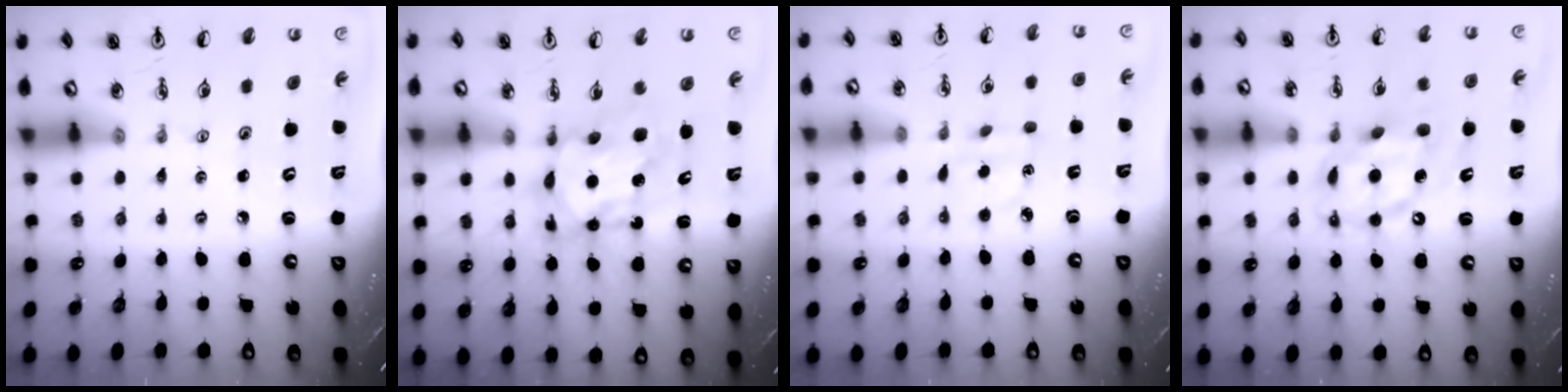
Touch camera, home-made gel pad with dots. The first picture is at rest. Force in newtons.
{"total": 10.0, "press": 9.9, "slide": 1.2}
{"total": 3.3, "press": 3.2, "slide": 0.7}
{"total": 11.9, "press": 11.8, "slide": 1.0}